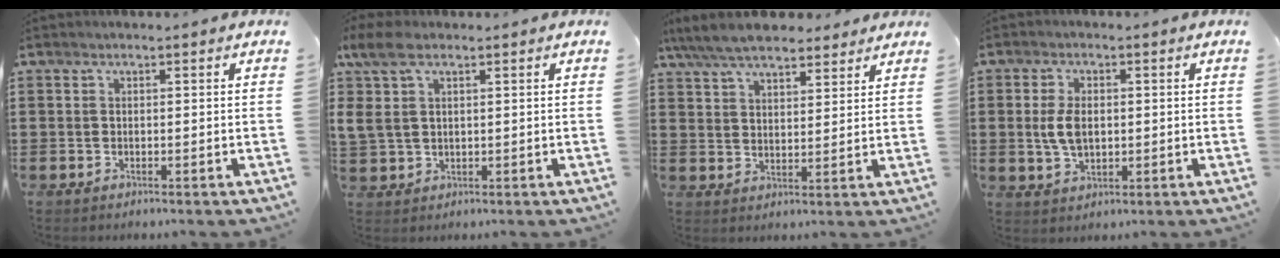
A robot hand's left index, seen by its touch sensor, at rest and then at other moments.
{"total": 6.3, "force": [2.6, 3.8, 4.3], "torque": [-0.114, 0.009, 0.042]}
{"total": 7.6, "force": [6.6, 2.1, 3.1], "torque": [-0.081, -0.010, 0.123]}
{"total": 5.0, "force": [0.3, 2.9, 4.0], "torque": [-0.098, 0.005, 0.000]}